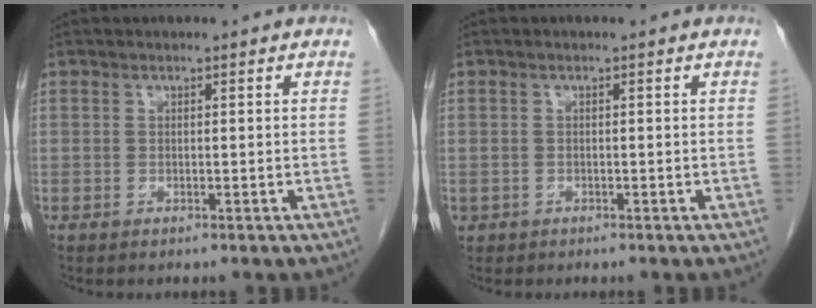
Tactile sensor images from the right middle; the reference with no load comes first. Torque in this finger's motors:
{"motor_torque": [1.11, -1.03, 0.59, 0.11]}